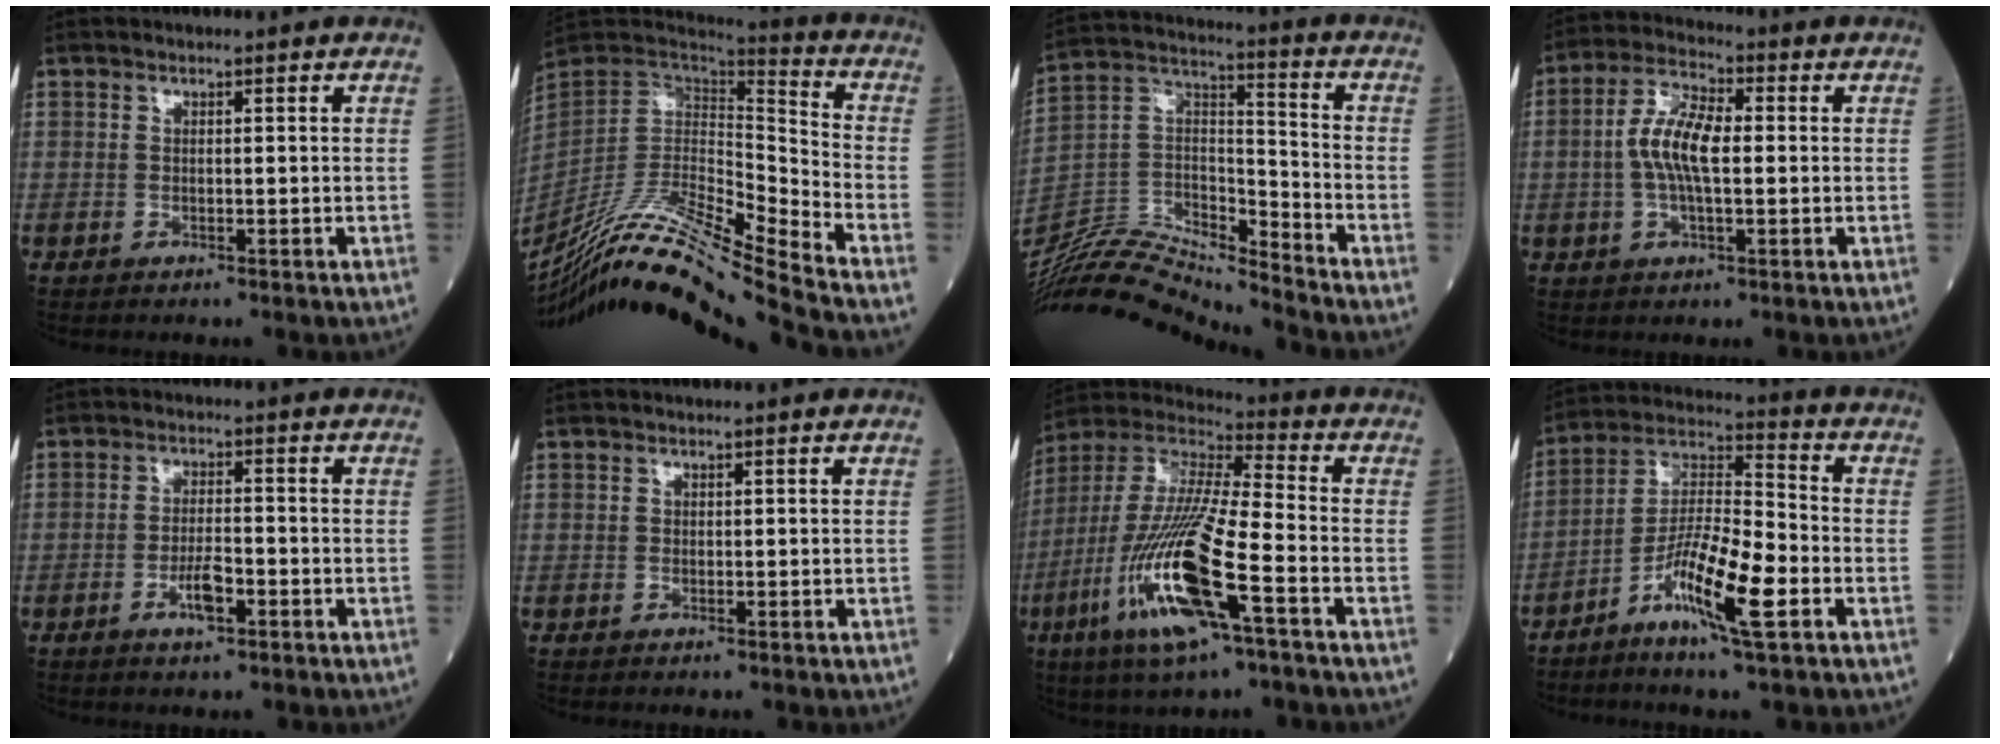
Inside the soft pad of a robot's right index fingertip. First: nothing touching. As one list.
[{"total": 23.0, "force": [-20.2, -1.9, 10.8], "torque": [-0.216, -0.022, -0.361]}, {"total": 17.1, "force": [-16.7, 0.2, 3.5], "torque": [-0.067, 0.043, -0.314]}, {"total": 8.5, "force": [0.1, 3.0, 7.9], "torque": [-0.165, 0.013, -0.001]}, {"total": 5.5, "force": [-2.6, 1.3, 4.7], "torque": [-0.089, 0.000, -0.046]}, {"total": 0.0}, {"total": 19.6, "force": [-7.3, 2.3, 18.0], "torque": [-0.393, -0.031, -0.143]}, {"total": 12.3, "force": [-5.5, 1.4, 10.9], "torque": [-0.205, -0.002, -0.107]}]